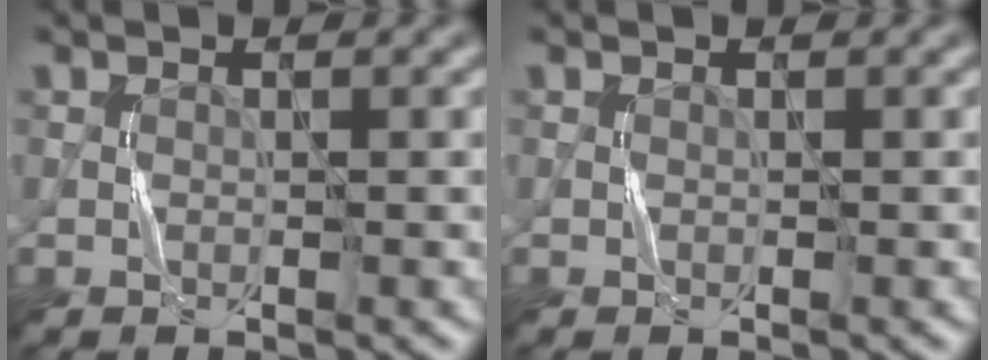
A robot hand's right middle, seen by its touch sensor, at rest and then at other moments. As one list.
[{"total": 0.0}]